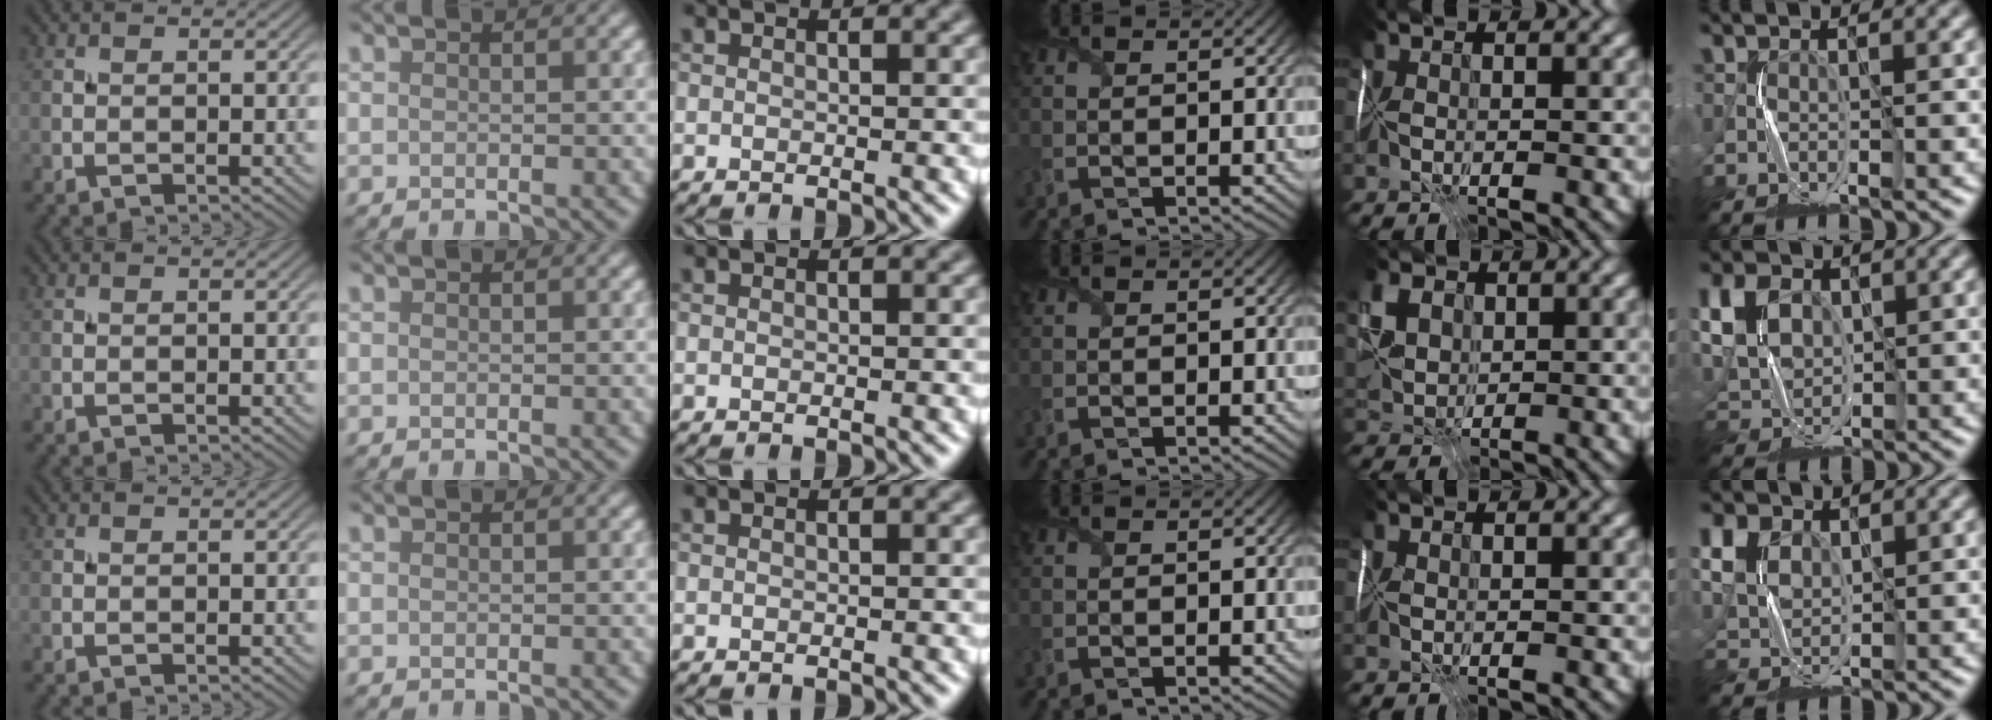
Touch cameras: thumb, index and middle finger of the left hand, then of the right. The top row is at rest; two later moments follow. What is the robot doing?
{"motion": "fold", "object": "shipping label"}